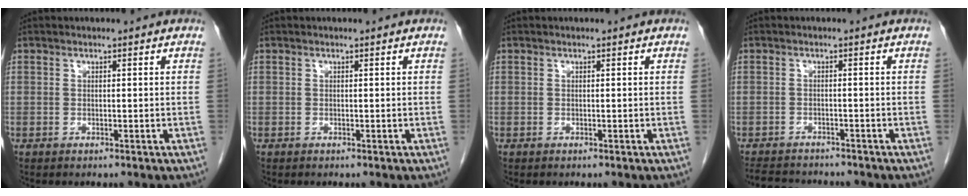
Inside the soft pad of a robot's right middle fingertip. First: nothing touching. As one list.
[{"total": 0.0}, {"total": 0.0}, {"total": 7.6, "force": [-7.1, 1.7, 2.1], "torque": [-0.038, -0.005, -0.104]}]